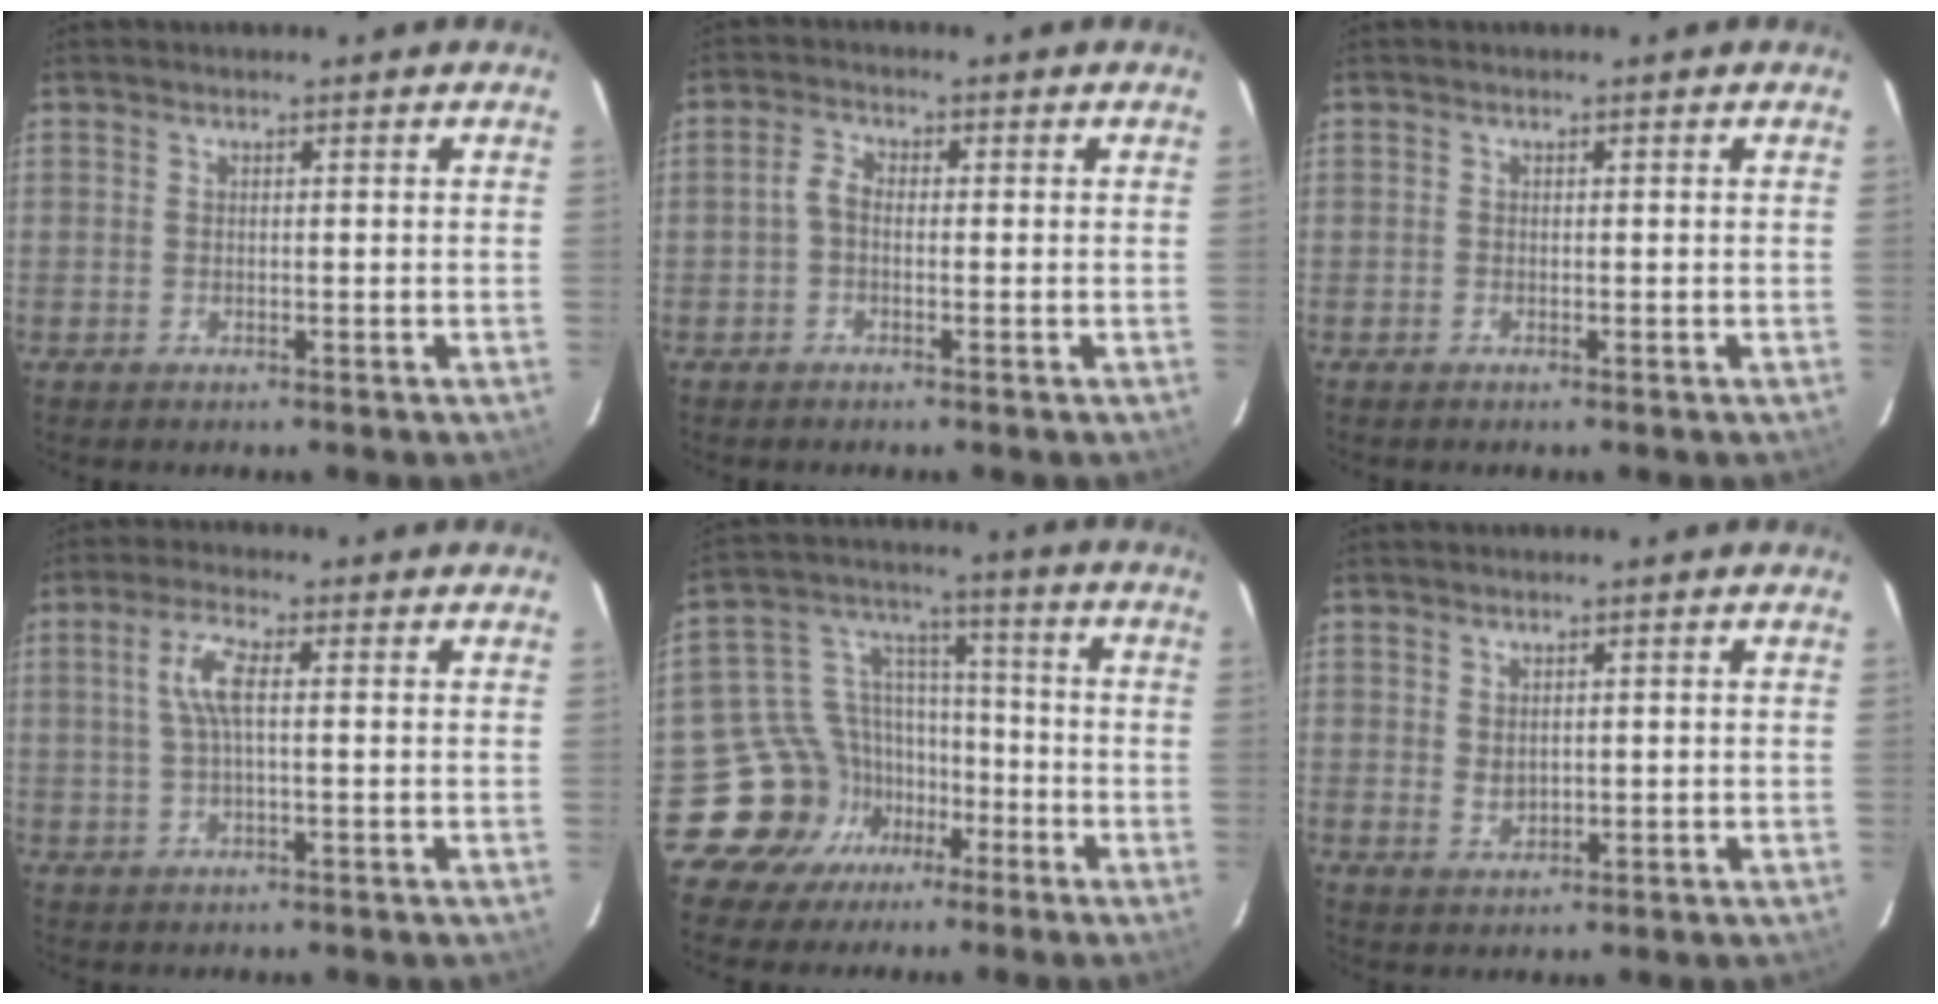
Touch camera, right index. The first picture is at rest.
{"total": 2.2, "force": [-0.8, 1.3, 1.6], "torque": [-0.038, 0.009, -0.018]}
{"total": 0.0}
{"total": 5.2, "force": [0.6, 1.1, 5.0], "torque": [-0.100, 0.007, 0.013]}
{"total": 11.9, "force": [-7.2, 9.5, 0.6], "torque": [-0.021, 0.067, -0.123]}
{"total": 2.1, "force": [0.4, 1.6, 1.3], "torque": [-0.020, -0.001, 0.011]}